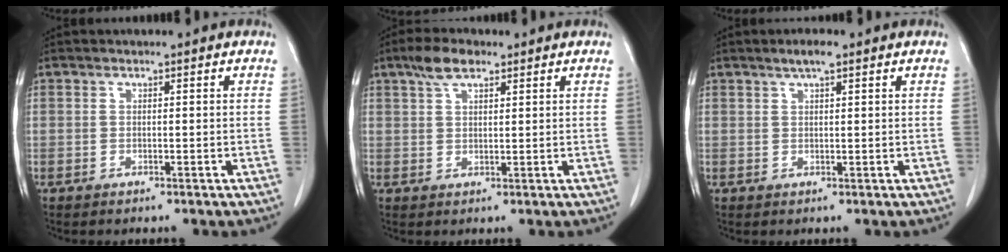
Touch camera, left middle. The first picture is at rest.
{"total": 5.5, "force": [3.7, 2.1, 3.5], "torque": [-0.073, 0.012, 0.069]}
{"total": 2.3, "force": [1.6, 0.3, 1.7], "torque": [-0.036, 0.005, 0.027]}